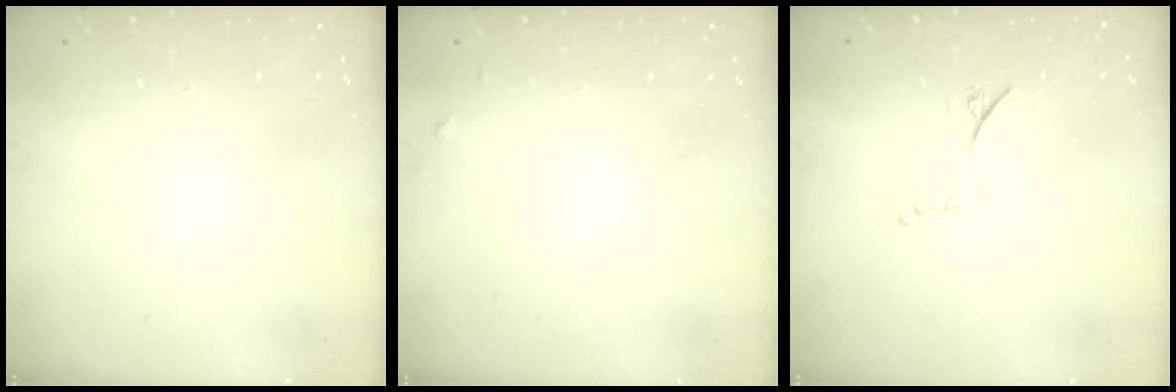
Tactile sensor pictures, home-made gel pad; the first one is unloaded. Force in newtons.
{"total": 3.5, "press": 3.5, "slide": 0.2}
{"total": 9.4, "press": 9.4, "slide": 0.1}